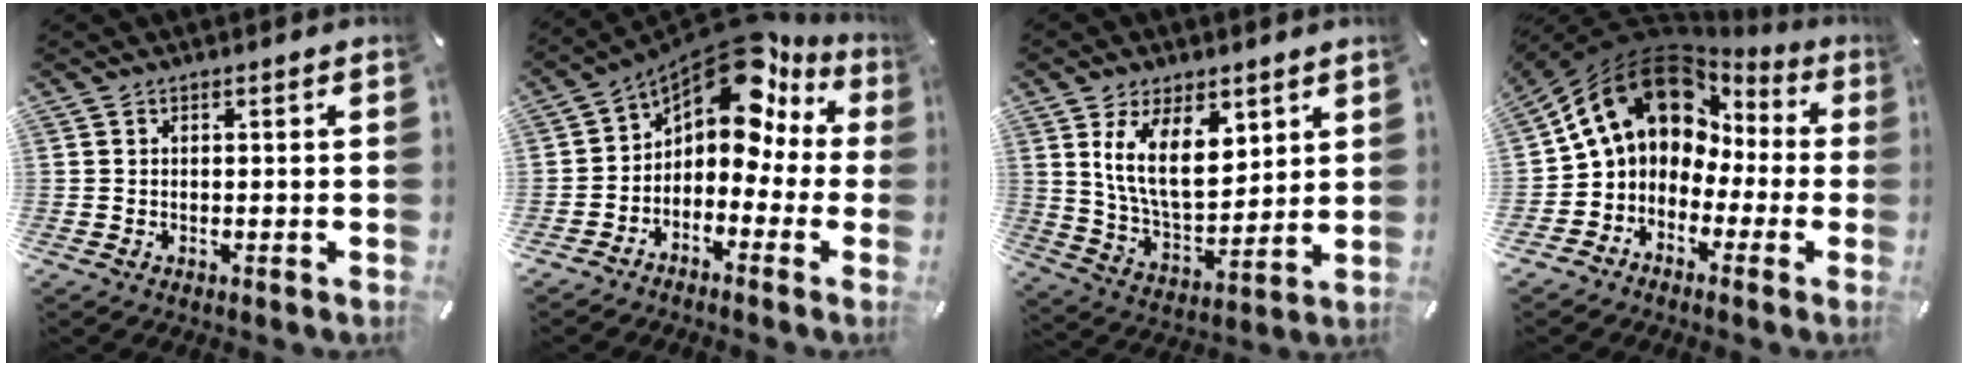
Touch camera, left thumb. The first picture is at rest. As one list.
[{"total": 12.8, "force": [8.7, 5.4, 7.7], "torque": [-0.146, -0.079, 0.146]}, {"total": 14.3, "force": [6.4, 8.0, 10.0], "torque": [-0.195, -0.025, 0.115]}, {"total": 14.3, "force": [5.5, 11.3, 6.7], "torque": [-0.133, -0.022, 0.104]}]